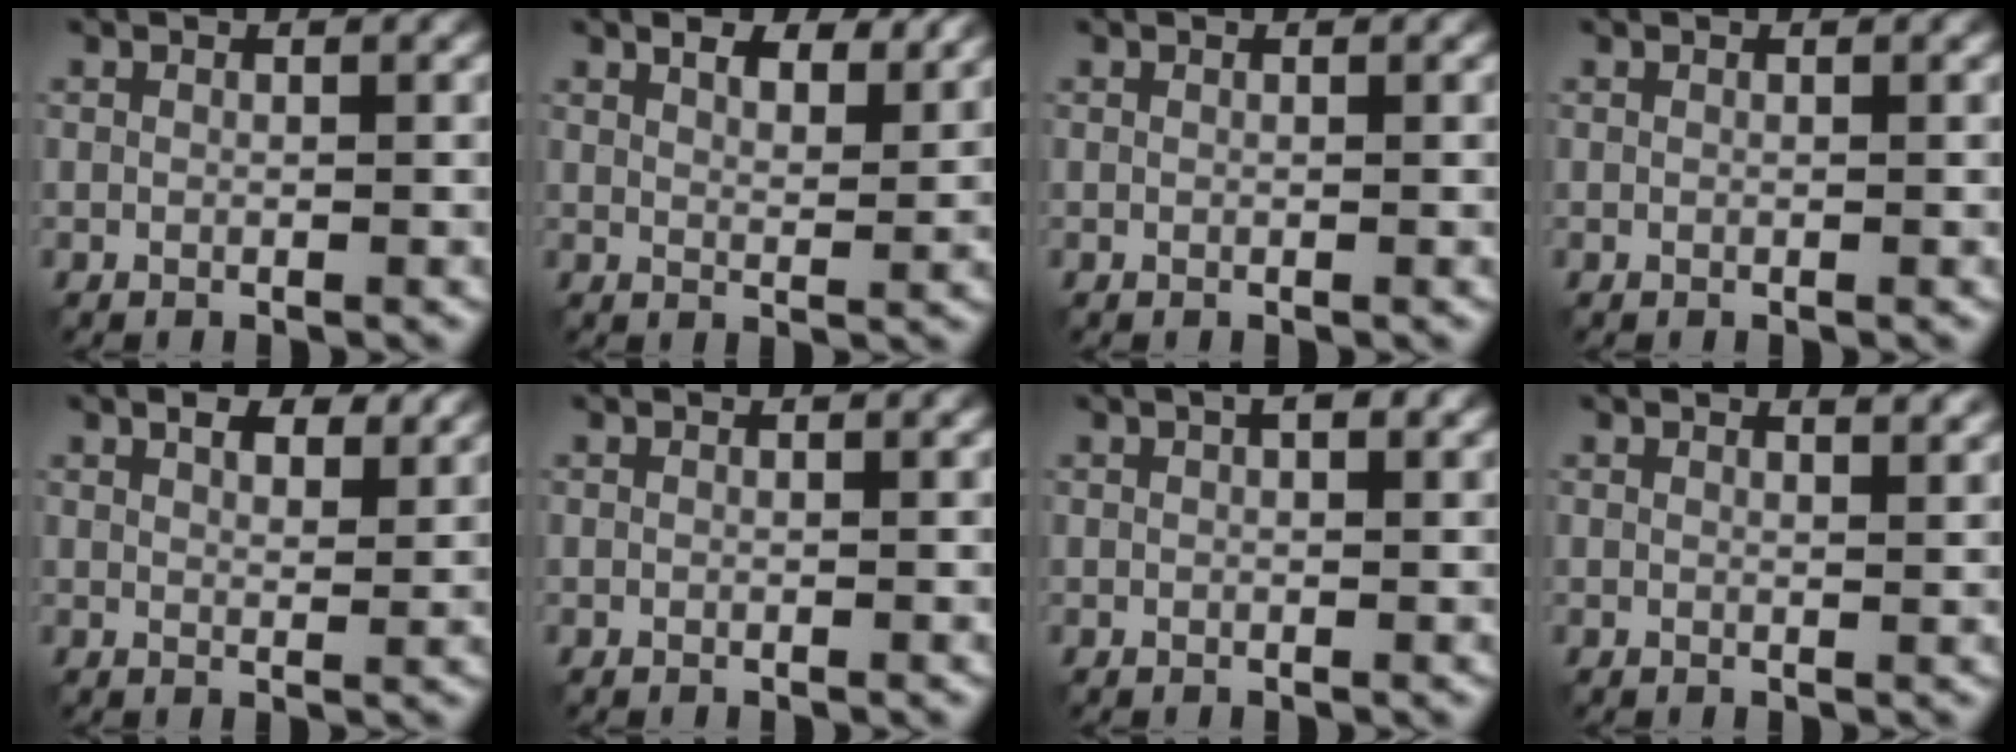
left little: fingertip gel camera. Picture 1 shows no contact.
{"total": 4.2, "force": [3.1, 1.6, 2.4], "torque": [-0.040, -0.002, 0.041]}
{"total": 0.0}
{"total": 0.0}
{"total": 3.2, "force": [2.2, 1.3, 1.9], "torque": [-0.036, -0.002, 0.036]}
{"total": 0.0}
{"total": 1.5, "force": [0.7, 0.5, 1.2], "torque": [-0.017, 0.002, 0.011]}
{"total": 2.0, "force": [1.6, 0.6, 1.0], "torque": [-0.007, 0.002, 0.013]}